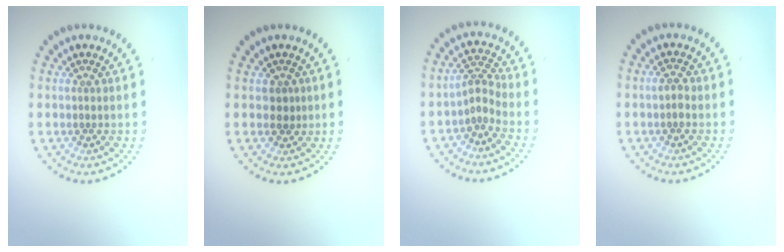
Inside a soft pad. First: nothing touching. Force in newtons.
{"total": 1.2, "press": 1.0, "slide": 0.7}
{"total": 2.0, "press": 1.4, "slide": 1.5}
{"total": 1.2, "press": 1.2, "slide": 0.1}